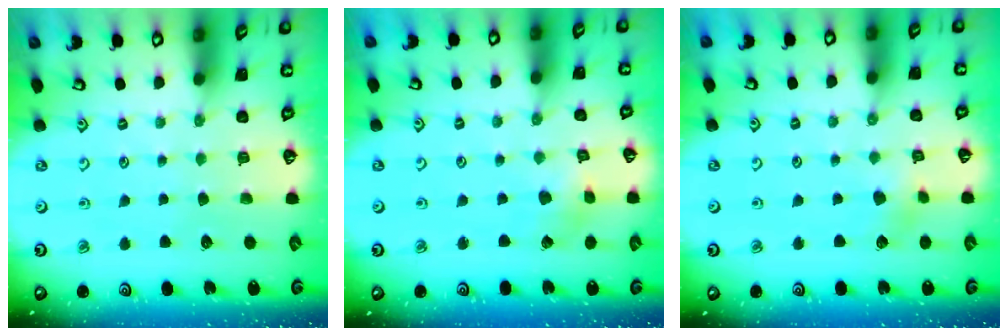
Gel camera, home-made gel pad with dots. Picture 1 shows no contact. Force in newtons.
{"total": 3.2, "press": 3.2, "slide": 0.3}
{"total": 3.4, "press": 3.4, "slide": 0.4}